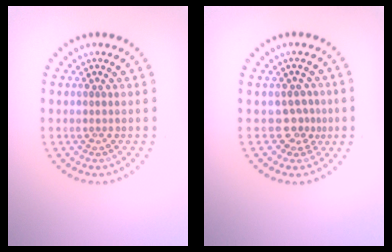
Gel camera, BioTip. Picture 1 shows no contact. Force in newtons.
{"total": 2.2, "press": 1.5, "slide": 1.6}